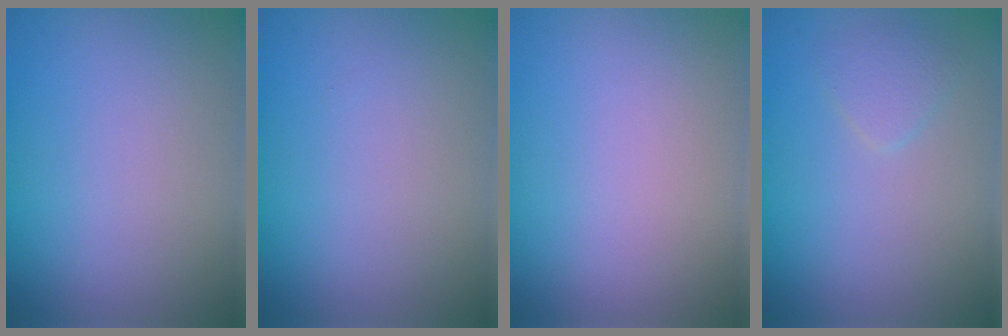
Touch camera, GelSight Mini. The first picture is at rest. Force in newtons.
{"total": 0.0}
{"total": 0.0}
{"total": 1.3, "press": 1.3, "slide": 0.1}